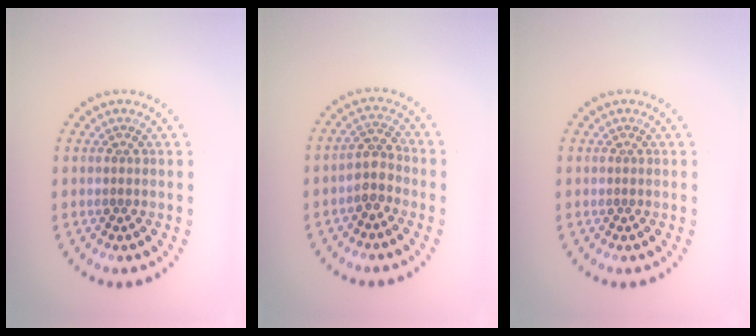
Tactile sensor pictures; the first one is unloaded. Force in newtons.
{"total": 2.3, "press": 2.0, "slide": 1.2}
{"total": 0.0}